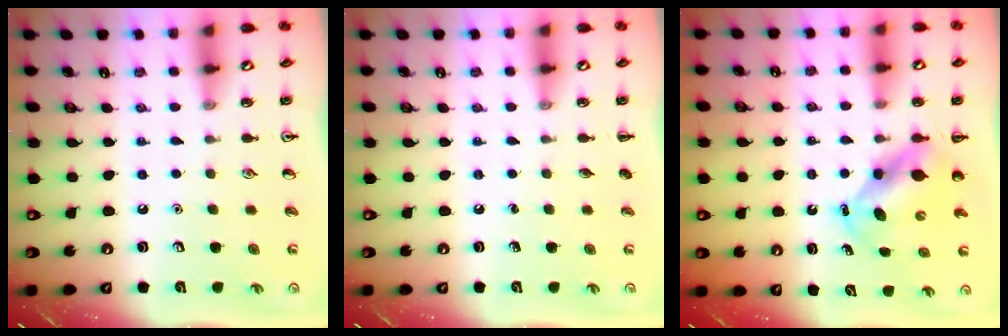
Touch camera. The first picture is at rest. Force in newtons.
{"total": 0.0}
{"total": 5.5, "press": 5.4, "slide": 0.9}